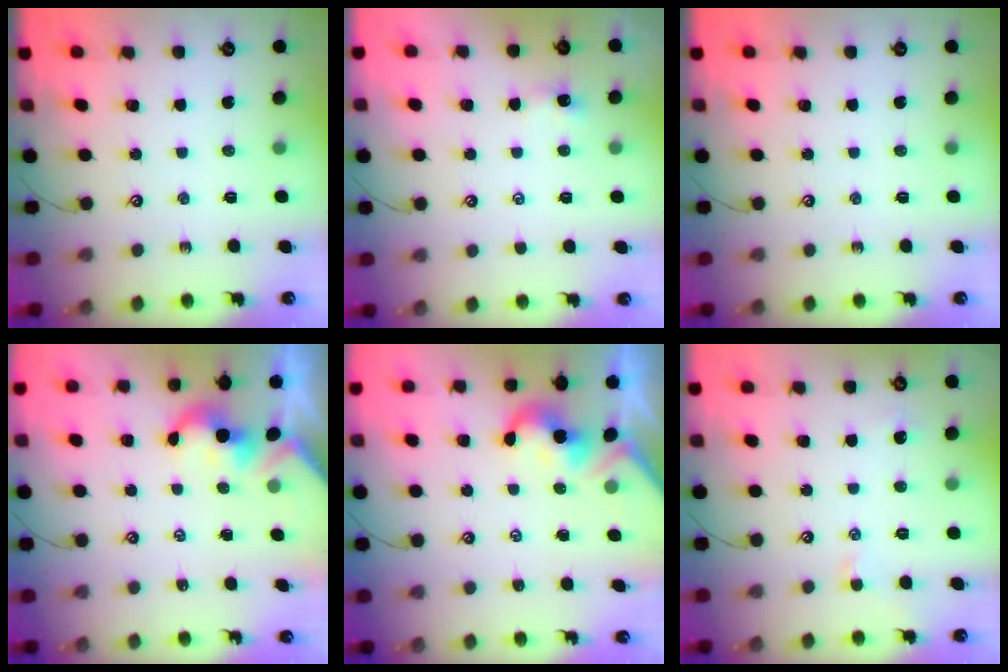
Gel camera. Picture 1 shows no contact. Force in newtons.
{"total": 1.4, "press": 1.3, "slide": 0.3}
{"total": 0.0}
{"total": 2.0, "press": 2.0, "slide": 0.4}
{"total": 2.0, "press": 1.9, "slide": 0.5}
{"total": 0.6, "press": 0.4, "slide": 0.5}